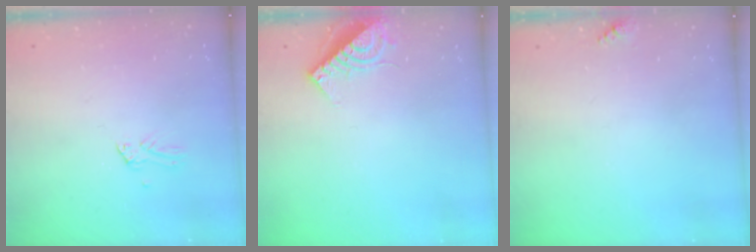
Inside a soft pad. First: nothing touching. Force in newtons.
{"total": 7.2, "press": 7.1, "slide": 0.8}
{"total": 3.5, "press": 3.4, "slide": 0.4}